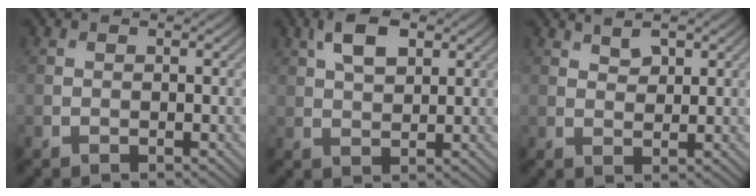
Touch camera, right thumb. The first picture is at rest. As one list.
[{"total": 5.3, "force": [2.4, 2.7, 3.9], "torque": [-0.083, 0.006, 0.043]}, {"total": 2.4, "force": [1.8, 0.9, 1.3], "torque": [-0.022, -0.002, 0.041]}]